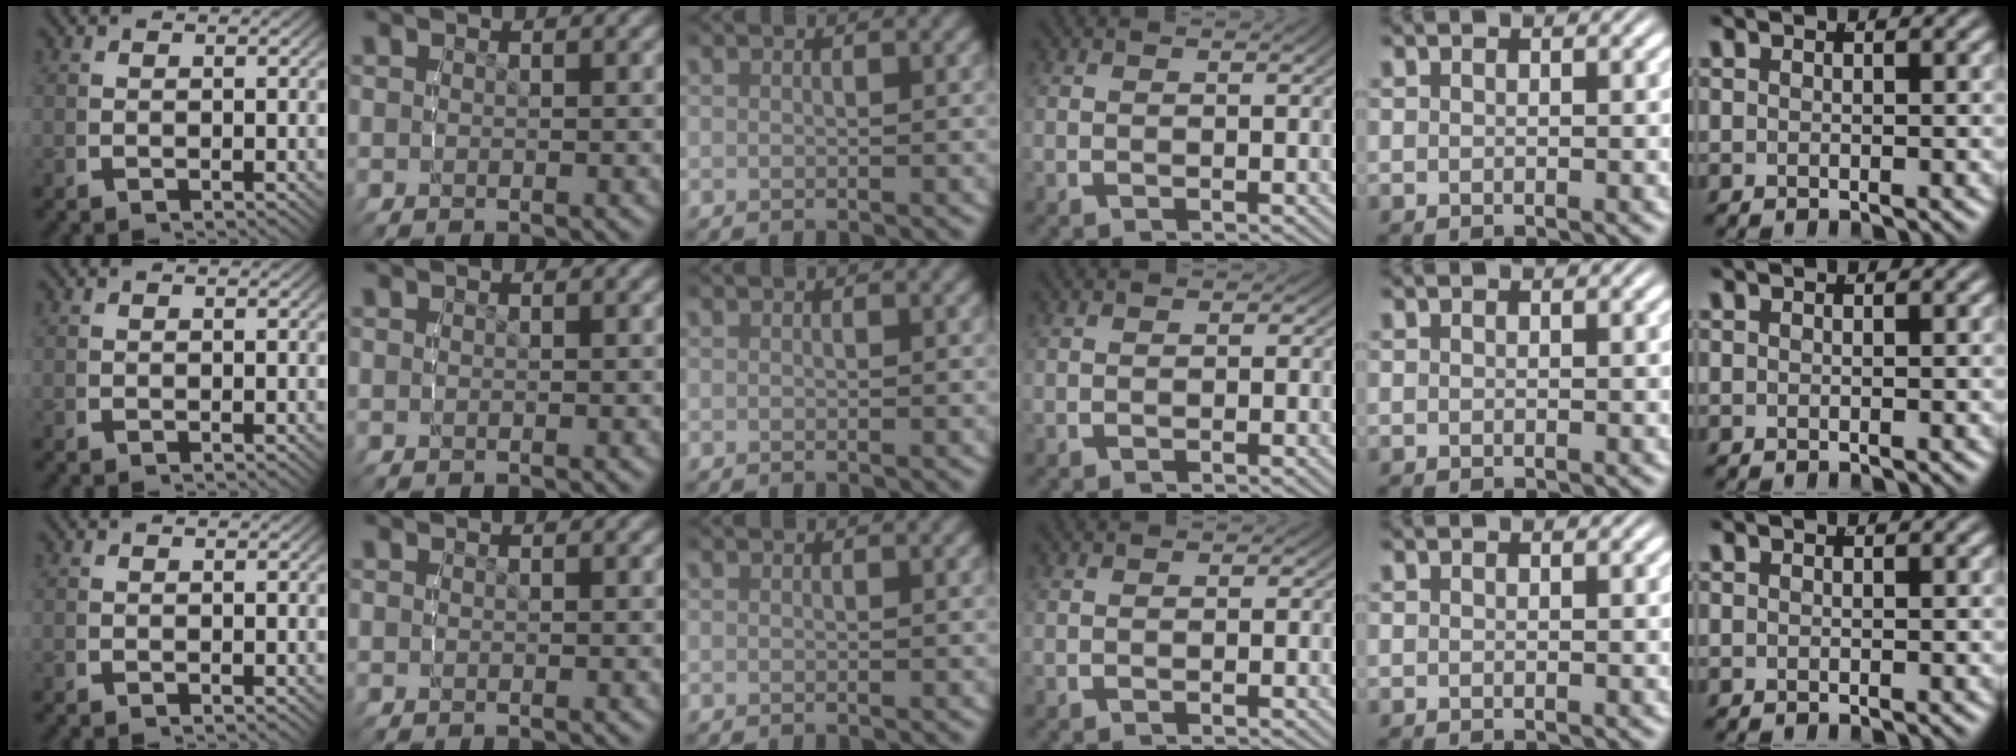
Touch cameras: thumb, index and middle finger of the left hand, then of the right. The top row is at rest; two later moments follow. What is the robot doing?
{"motion": "lift_and_place", "object": "tape"}